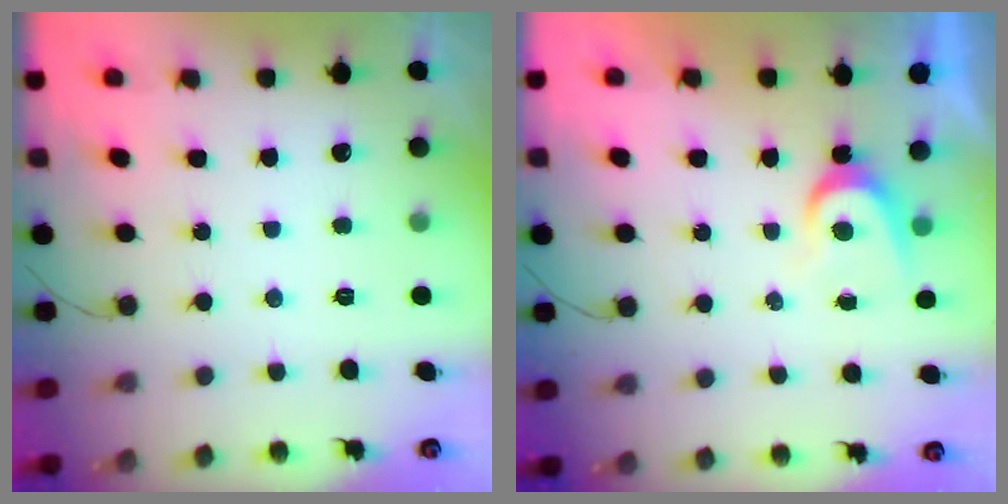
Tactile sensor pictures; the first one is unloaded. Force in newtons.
{"total": 4.3, "press": 4.3, "slide": 0.5}